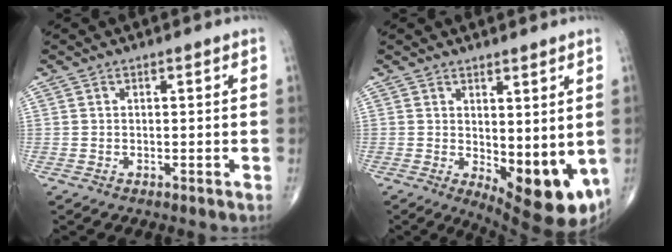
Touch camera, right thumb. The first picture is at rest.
{"total": 11.9, "force": [-0.8, 4.8, 10.8], "torque": [-0.130, -0.030, 0.003]}